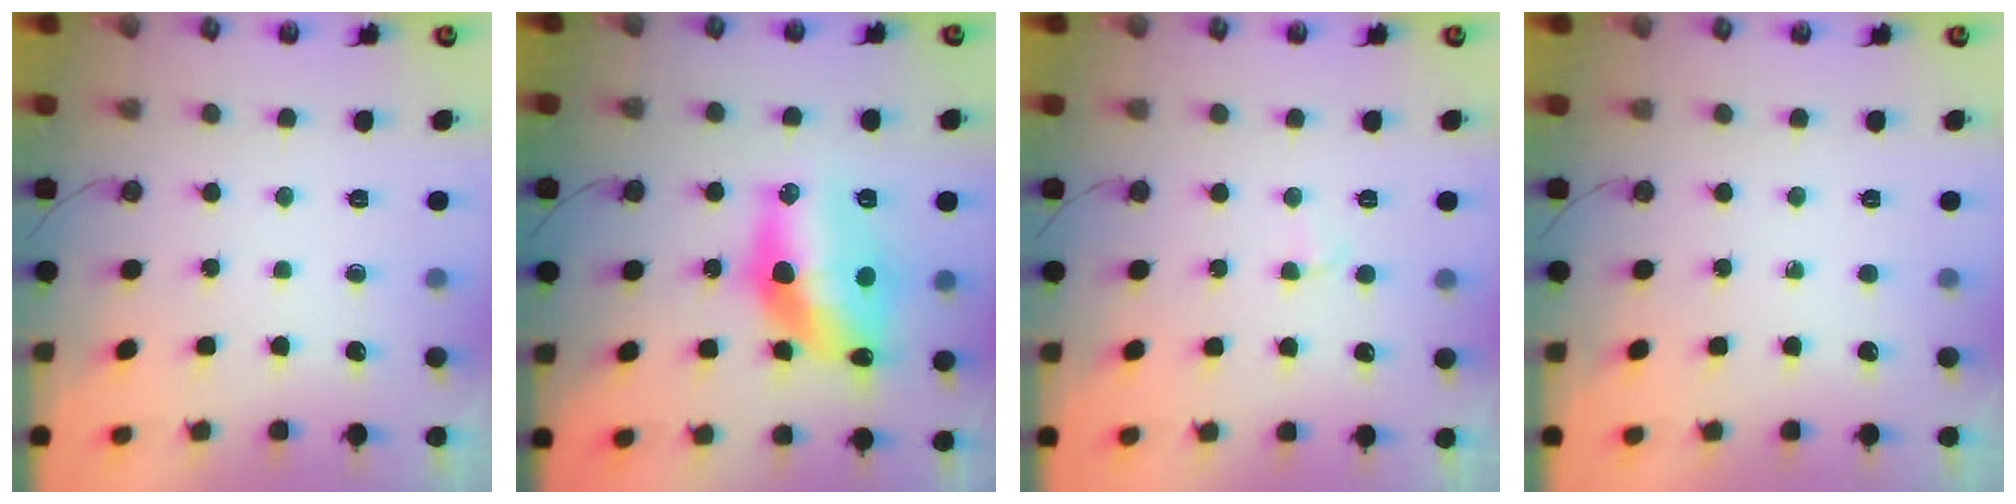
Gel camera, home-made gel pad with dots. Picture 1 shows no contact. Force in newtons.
{"total": 16.9, "press": 16.4, "slide": 4.2}
{"total": 2.6, "press": 2.6, "slide": 0.2}
{"total": 0.0}